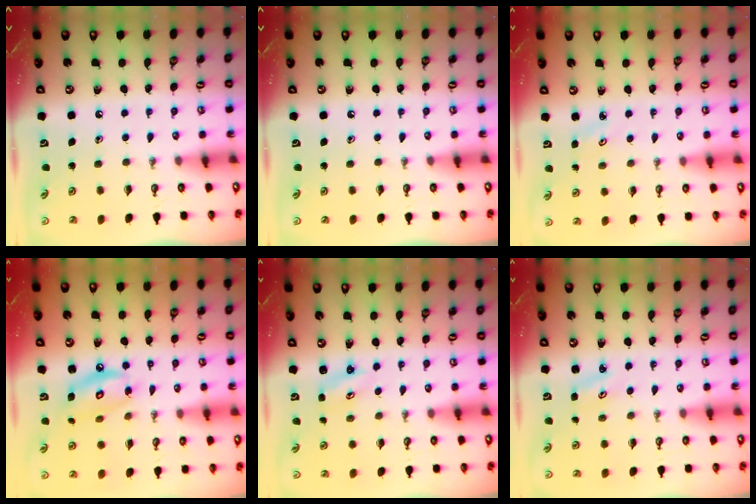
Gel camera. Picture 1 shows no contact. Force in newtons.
{"total": 0.0}
{"total": 2.2, "press": 2.1, "slide": 0.3}
{"total": 10.5, "press": 10.5, "slide": 0.8}
{"total": 2.3, "press": 2.3, "slide": 0.2}
{"total": 2.6, "press": 2.6, "slide": 0.3}